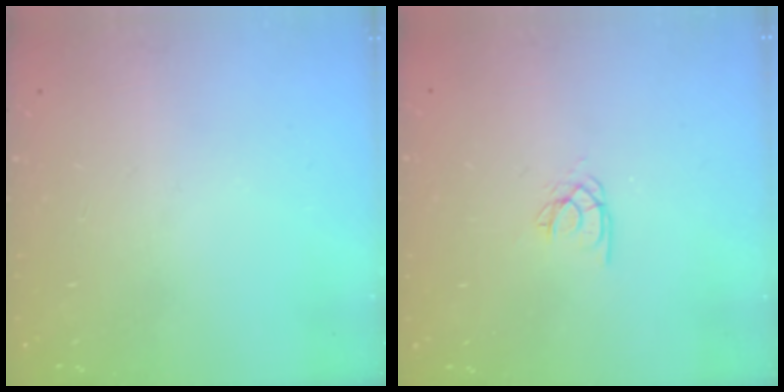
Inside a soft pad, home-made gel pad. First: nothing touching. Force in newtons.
{"total": 2.5, "press": 2.5, "slide": 0.1}